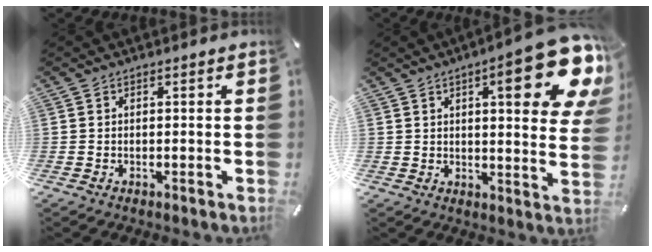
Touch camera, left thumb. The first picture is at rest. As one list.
[{"total": 18.3, "force": [8.7, 5.5, 15.2], "torque": [-0.189, -0.054, 0.128]}]